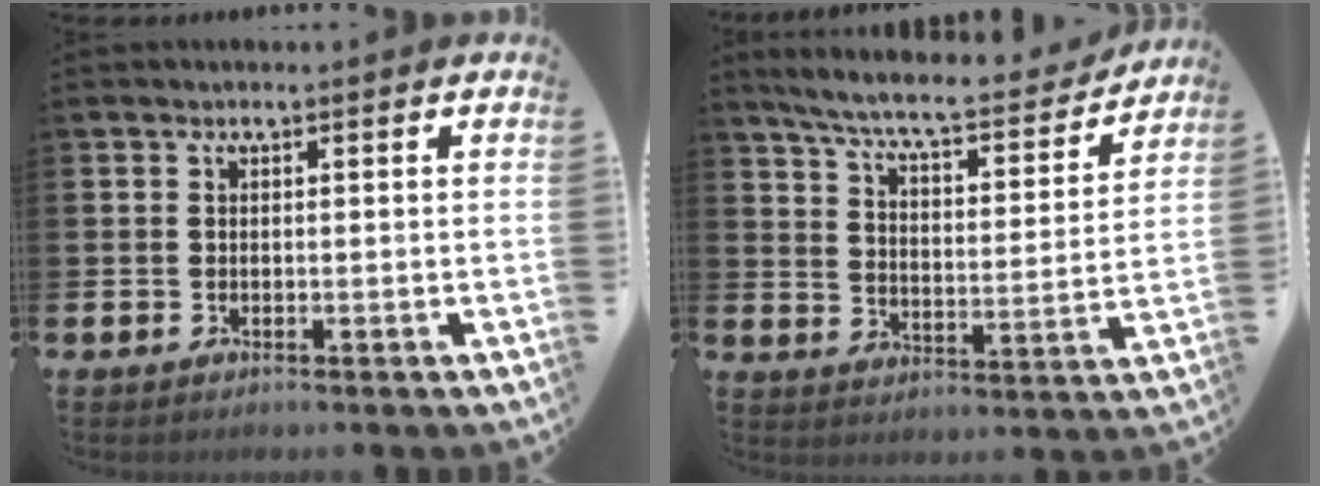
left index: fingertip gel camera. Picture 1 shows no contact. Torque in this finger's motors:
{"motor_torque": [1.04, -1.10, 0.25, 0.17]}